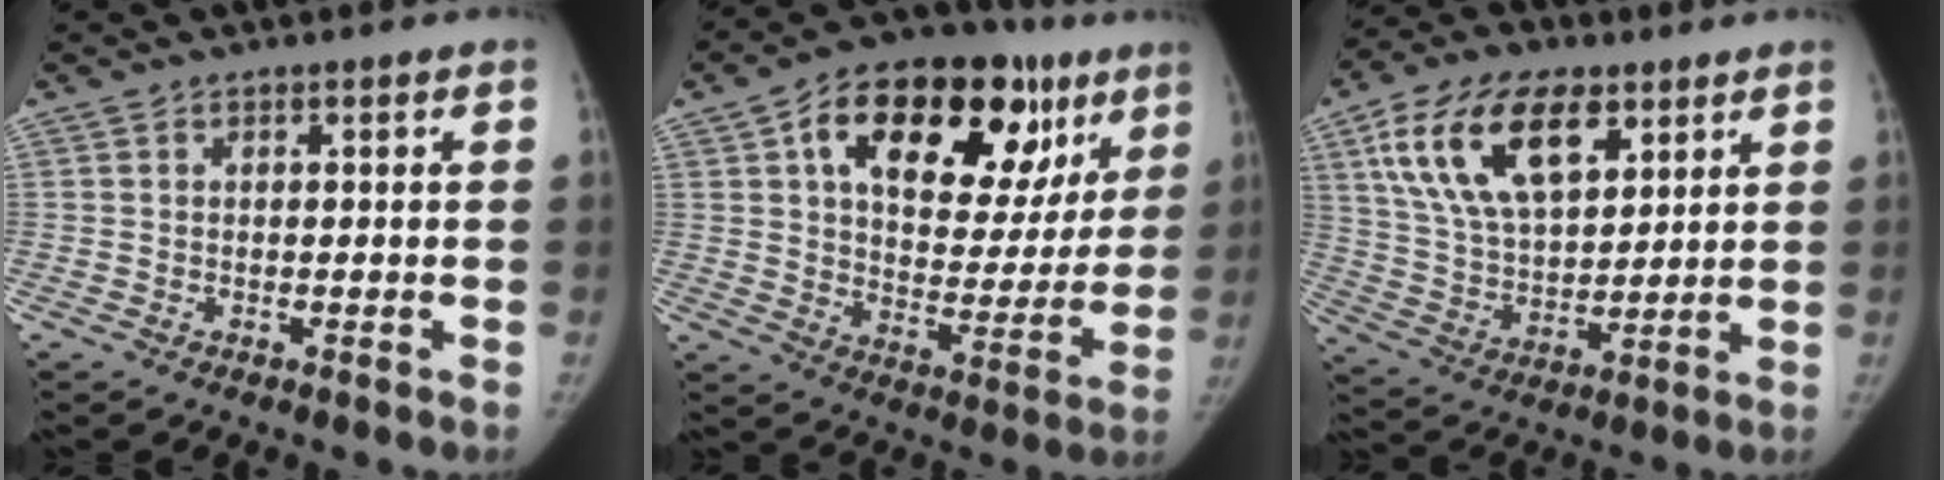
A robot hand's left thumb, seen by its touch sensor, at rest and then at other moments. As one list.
[{"total": 28.1, "force": [12.7, 15.5, 19.7], "torque": [-0.248, 0.014, 0.195]}, {"total": 19.1, "force": [8.9, 10.3, 13.4], "torque": [-0.216, -0.025, 0.165]}]